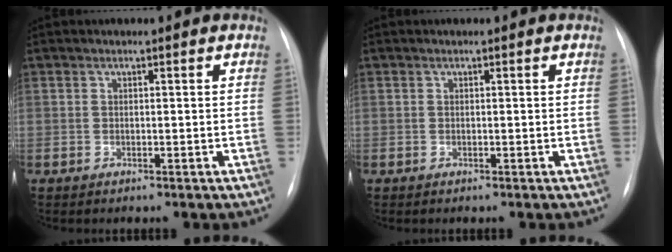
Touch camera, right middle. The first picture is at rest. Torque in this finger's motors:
{"motor_torque": [-0.18, -0.18, -0.01, -0.01]}